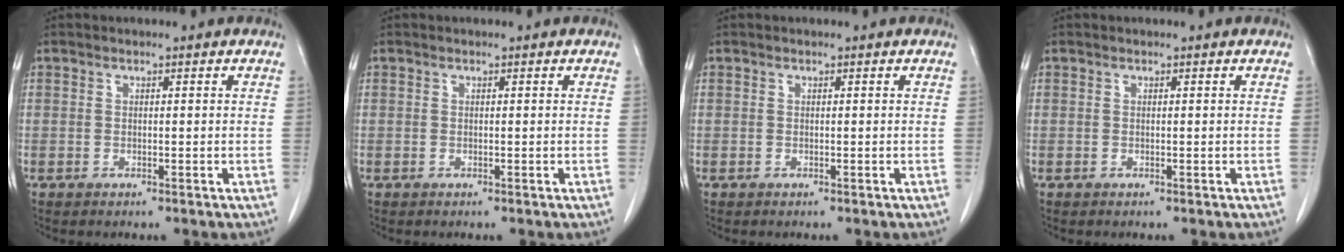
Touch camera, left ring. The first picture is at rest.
{"total": 0.0}
{"total": 0.0}
{"total": 0.0}